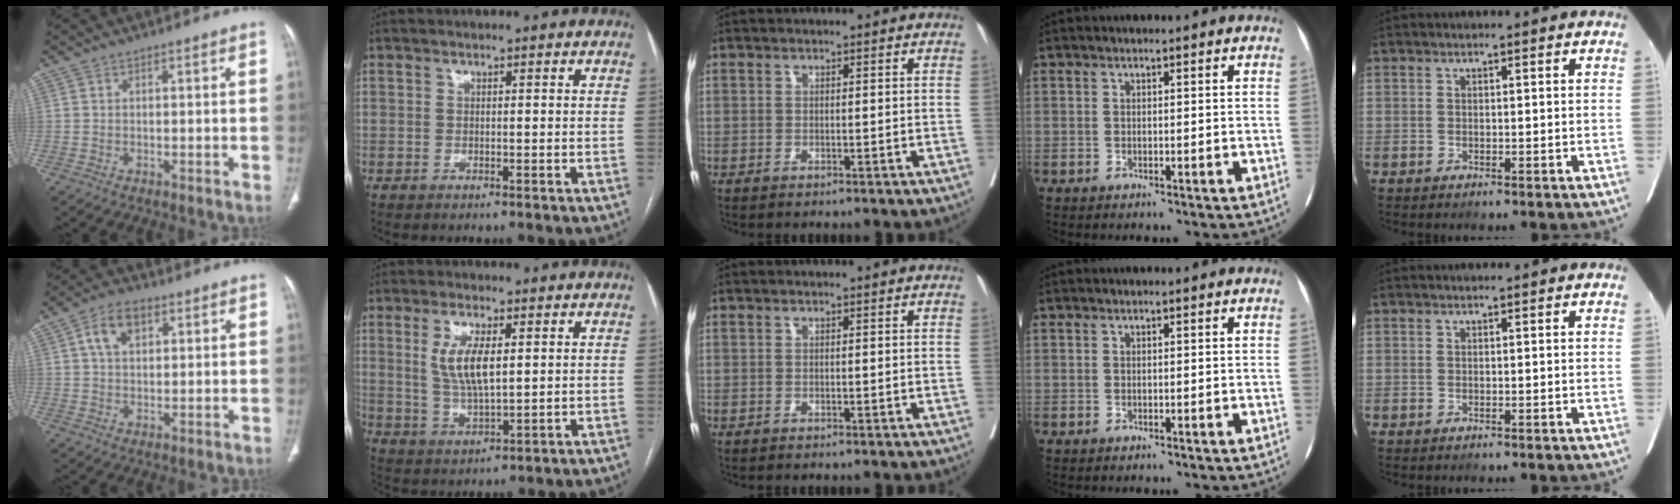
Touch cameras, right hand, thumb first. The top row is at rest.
{"thumb": {"total": 6.6, "force": [2.4, 4.1, 4.6], "torque": [-0.073, 0.006, 0.039]}, "index": {"total": 7.2, "force": [1.9, 2.1, 6.6], "torque": [-0.135, -0.002, 0.042]}}